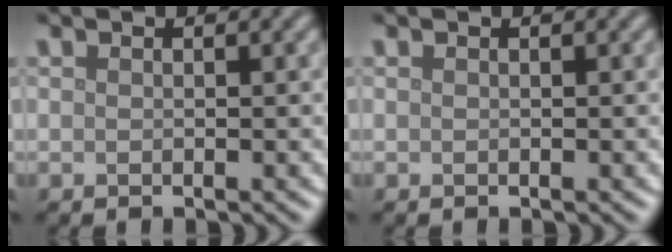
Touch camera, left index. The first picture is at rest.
{"total": 0.0}